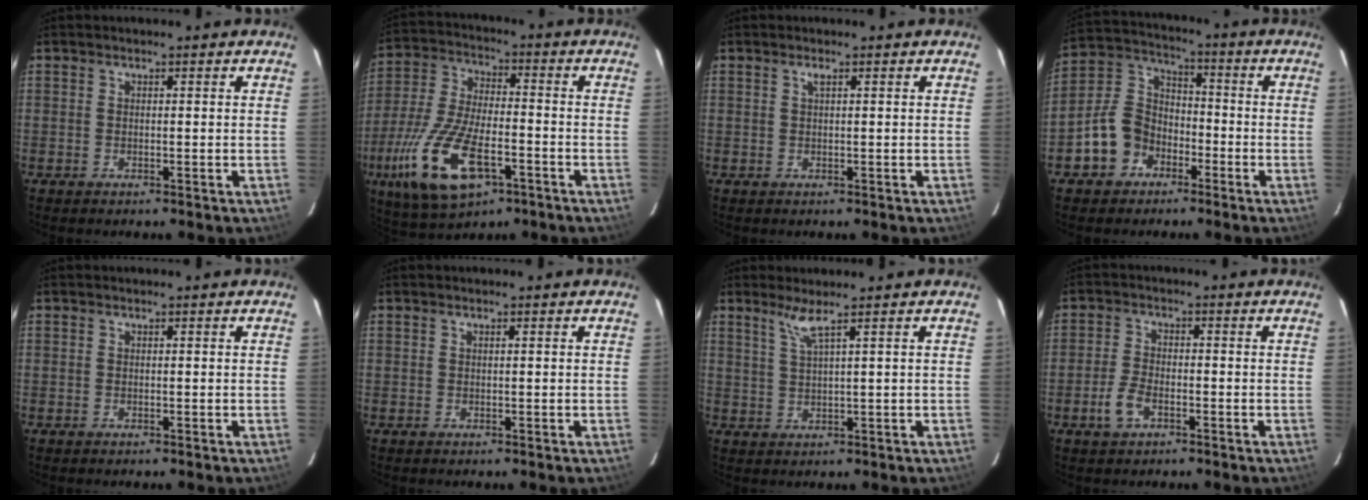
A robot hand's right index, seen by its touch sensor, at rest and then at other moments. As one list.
[{"total": 18.6, "force": [-8.2, 8.1, 14.6], "torque": [-0.320, -0.031, -0.149]}, {"total": 0.7, "force": [0.4, -0.1, 0.6], "torque": [-0.011, 0.003, 0.005]}, {"total": 10.0, "force": [-5.1, 7.8, 3.7], "torque": [-0.089, 0.038, -0.086]}, {"total": 0.0}, {"total": 0.0}, {"total": 3.1, "force": [2.1, -0.8, 2.1], "torque": [-0.044, -0.007, 0.043]}, {"total": 4.6, "force": [-2.3, 2.4, 3.2], "torque": [-0.076, 0.001, -0.044]}]